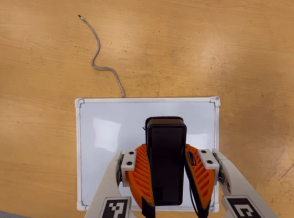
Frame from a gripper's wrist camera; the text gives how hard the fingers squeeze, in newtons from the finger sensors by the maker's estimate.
{"total": 6.3, "left": 5.6, "right": 7.1}